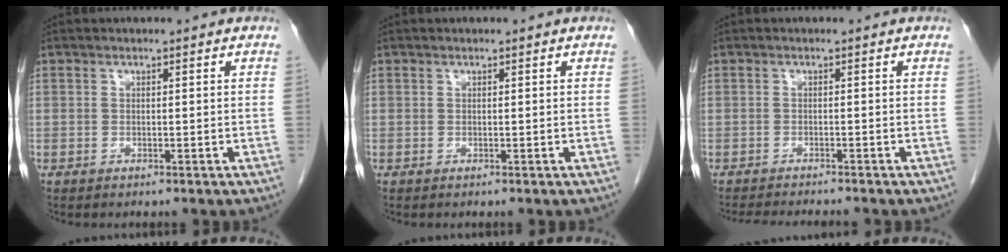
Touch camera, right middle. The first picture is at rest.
{"total": 0.0}
{"total": 6.6, "force": [-6.1, 0.3, 2.3], "torque": [-0.028, -0.012, -0.093]}